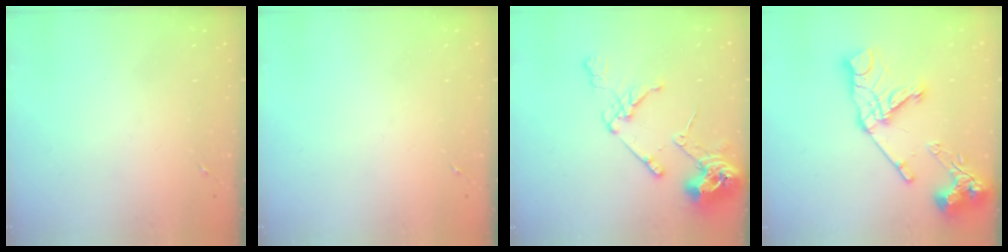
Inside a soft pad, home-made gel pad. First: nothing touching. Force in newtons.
{"total": 0.0}
{"total": 15.7, "press": 15.6, "slide": 2.0}
{"total": 20.1, "press": 20.0, "slide": 2.3}